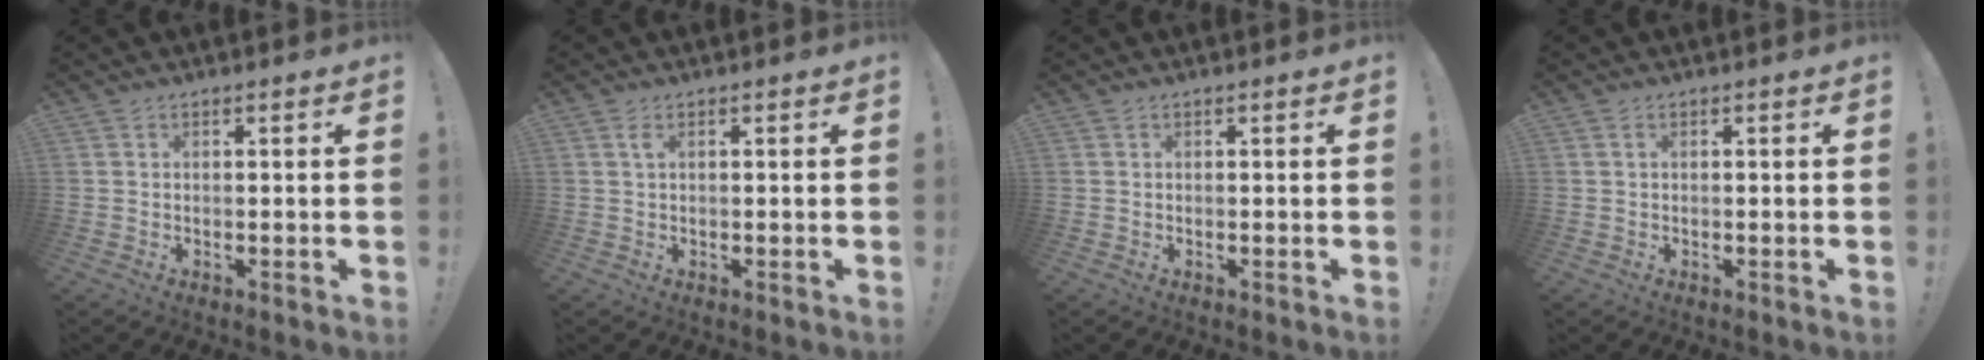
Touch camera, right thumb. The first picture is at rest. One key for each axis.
{"total": 1.5, "fx": 0.5, "fy": 0.2, "fz": 1.4, "tx": -0.022, "ty": -0.001, "tz": 0.006}
{"total": 0.0}
{"total": 0.6, "fx": 0.2, "fy": 0.1, "fz": 0.5, "tx": -0.011, "ty": 0.001, "tz": 0.003}